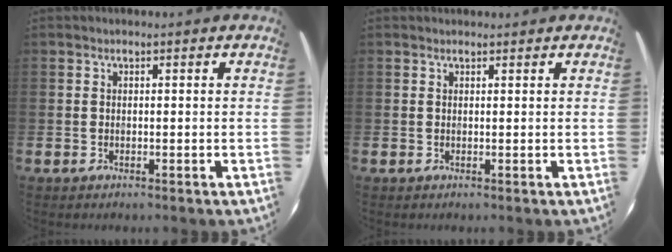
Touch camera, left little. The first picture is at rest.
{"total": 0.6, "force": [0.5, 0.1, -0.1], "torque": [0.008, -0.001, 0.009]}